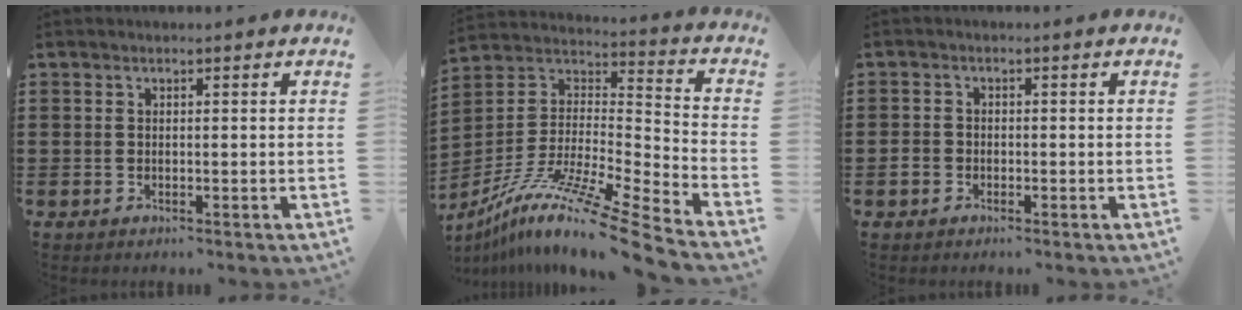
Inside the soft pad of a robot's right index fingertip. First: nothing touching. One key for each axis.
{"total": 12.8, "fx": -10.2, "fy": -0.9, "fz": 7.6, "tx": -0.142, "ty": -0.003, "tz": -0.200}
{"total": 1.8, "fx": -1.1, "fy": 1.2, "fz": 0.7, "tx": -0.015, "ty": 0.000, "tz": -0.024}